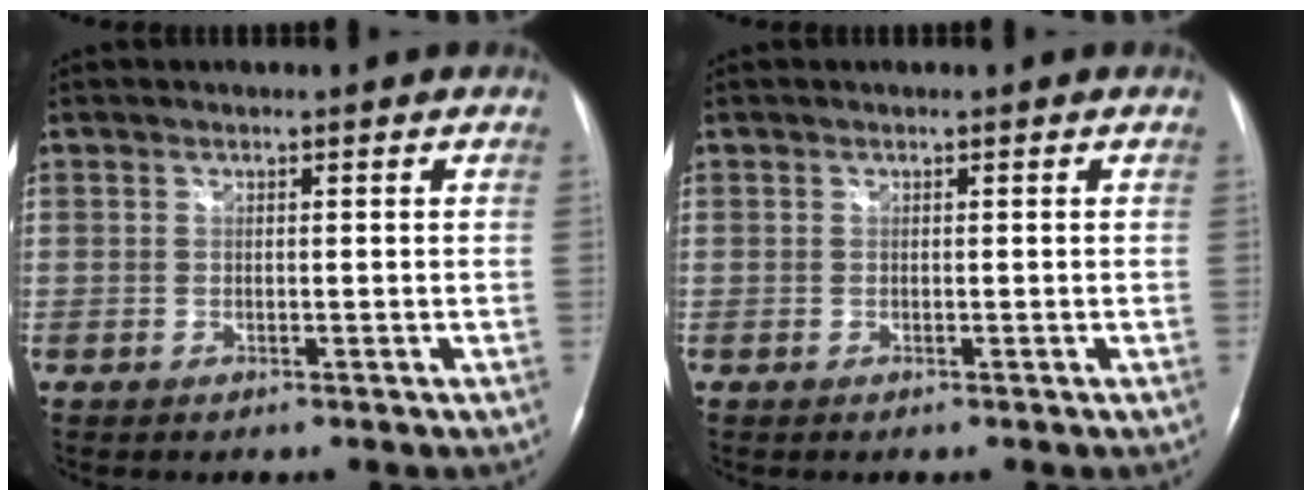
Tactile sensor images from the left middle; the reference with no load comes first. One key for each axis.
{"total": 0.0}